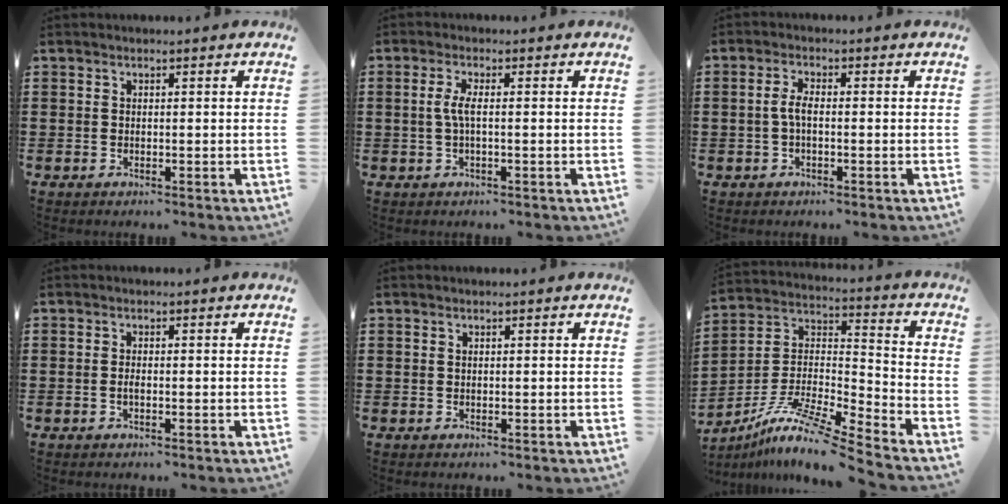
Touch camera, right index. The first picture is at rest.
{"total": 2.9, "force": [-0.2, 0.5, 2.8], "torque": [-0.068, -0.005, -0.011]}
{"total": 2.8, "force": [-0.6, 0.9, 2.6], "torque": [-0.063, -0.002, -0.017]}
{"total": 0.8, "force": [-0.3, 0.2, 0.7], "torque": [-0.015, -0.003, -0.005]}
{"total": 0.0}
{"total": 10.8, "force": [-8.7, 0.2, 6.4], "torque": [-0.130, -0.006, -0.177]}